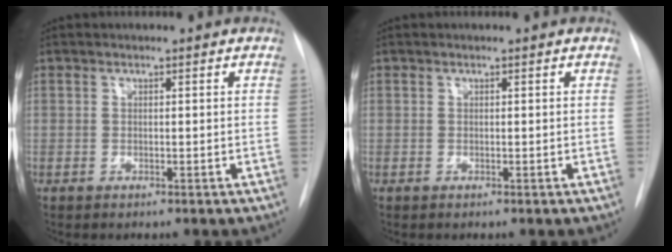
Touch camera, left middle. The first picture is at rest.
{"total": 0.0}